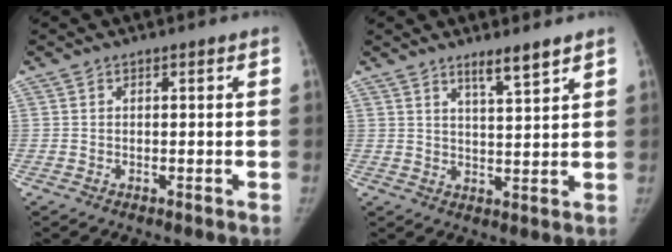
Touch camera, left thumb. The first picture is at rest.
{"total": 4.6, "force": [3.6, 0.2, 3.0], "torque": [-0.044, -0.032, 0.060]}